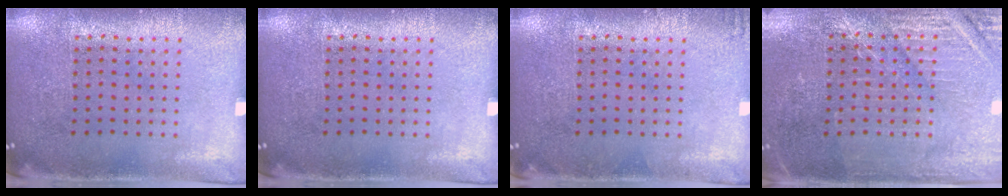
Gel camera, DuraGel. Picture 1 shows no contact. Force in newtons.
{"total": 0.0}
{"total": 0.8, "press": 0.8, "slide": 0.1}
{"total": 3.2, "press": 3.2, "slide": 0.4}